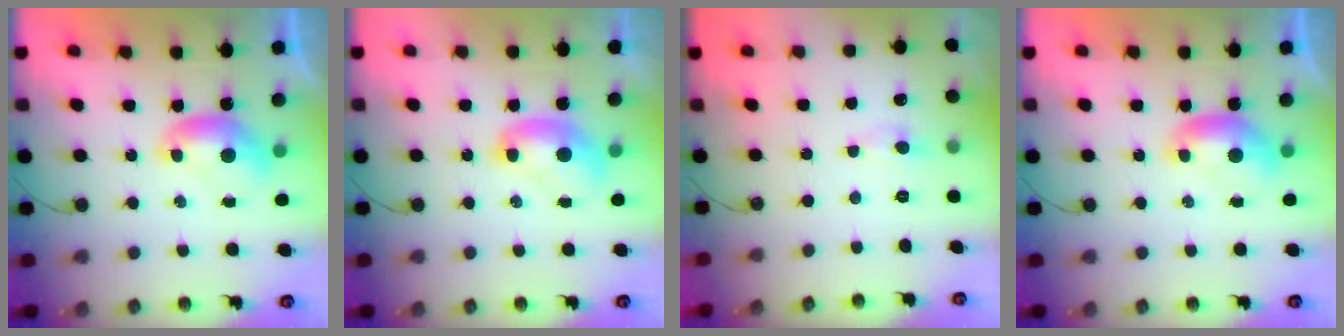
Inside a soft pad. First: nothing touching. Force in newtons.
{"total": 2.2, "press": 2.2, "slide": 0.2}
{"total": 0.0}
{"total": 0.0}